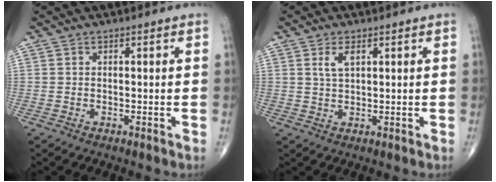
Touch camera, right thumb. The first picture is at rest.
{"total": 3.1, "force": [1.3, 1.4, 2.4], "torque": [-0.048, -0.002, 0.029]}